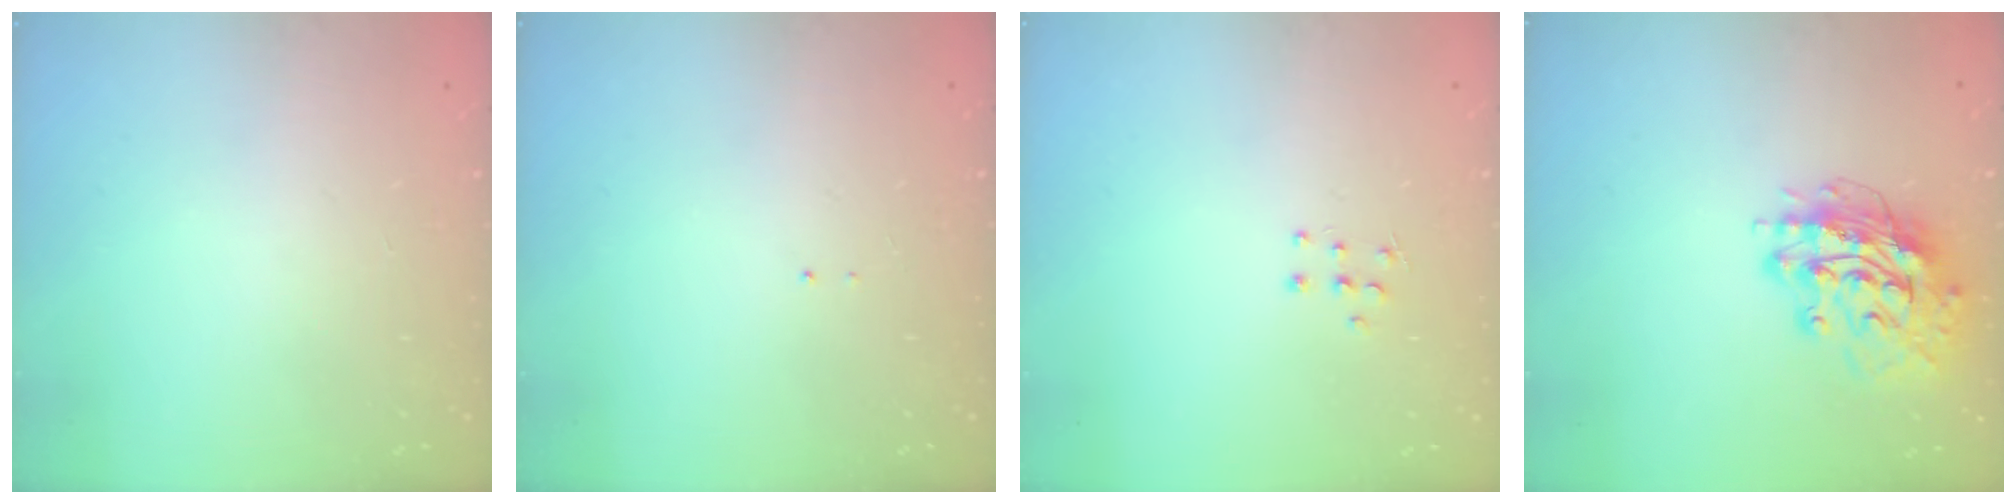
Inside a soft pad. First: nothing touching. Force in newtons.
{"total": 0.7, "press": 0.7, "slide": 0.1}
{"total": 5.0, "press": 4.9, "slide": 0.5}
{"total": 15.2, "press": 15.1, "slide": 1.6}